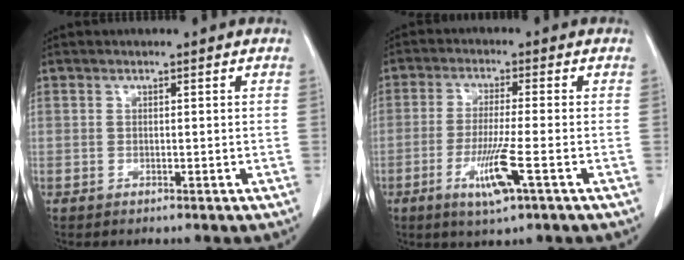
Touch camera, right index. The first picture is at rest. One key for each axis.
{"total": 7.4, "fx": -2.9, "fy": -0.1, "fz": 6.8, "tx": -0.131, "ty": -0.020, "tz": -0.054}